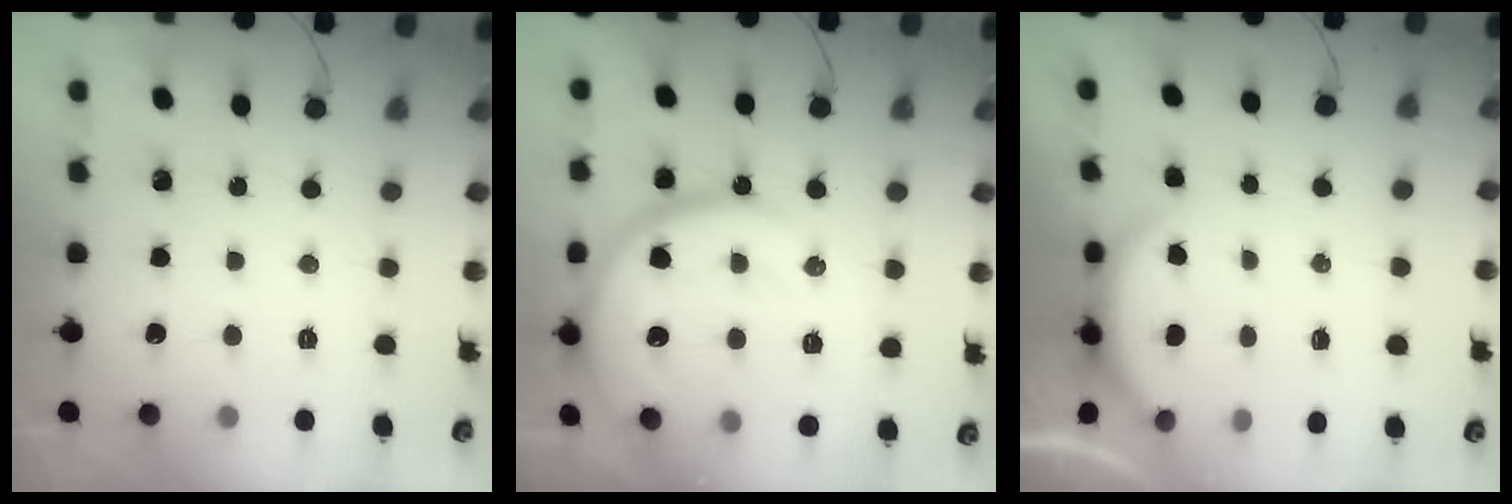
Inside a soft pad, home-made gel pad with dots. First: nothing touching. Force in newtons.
{"total": 17.3, "press": 17.2, "slide": 1.5}
{"total": 2.6, "press": 2.5, "slide": 0.6}